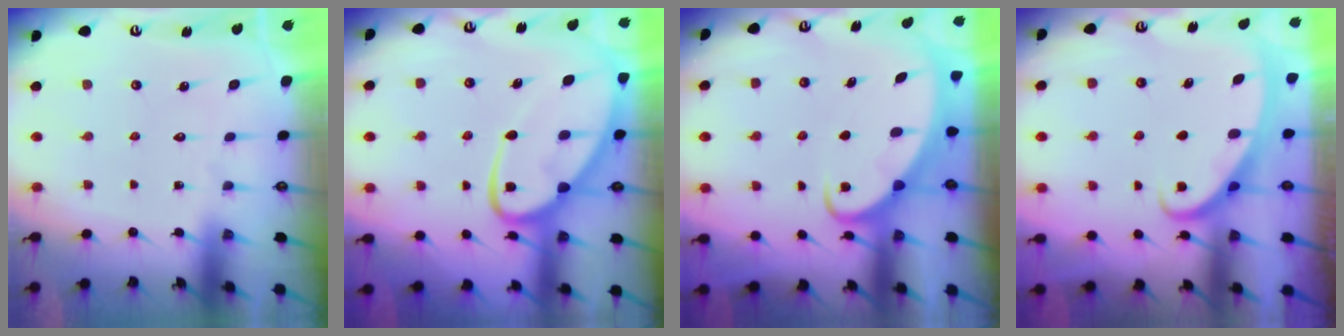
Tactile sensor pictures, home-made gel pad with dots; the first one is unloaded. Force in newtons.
{"total": 13.2, "press": 13.1, "slide": 1.2}
{"total": 2.5, "press": 2.4, "slide": 0.3}
{"total": 2.7, "press": 2.7, "slide": 0.3}